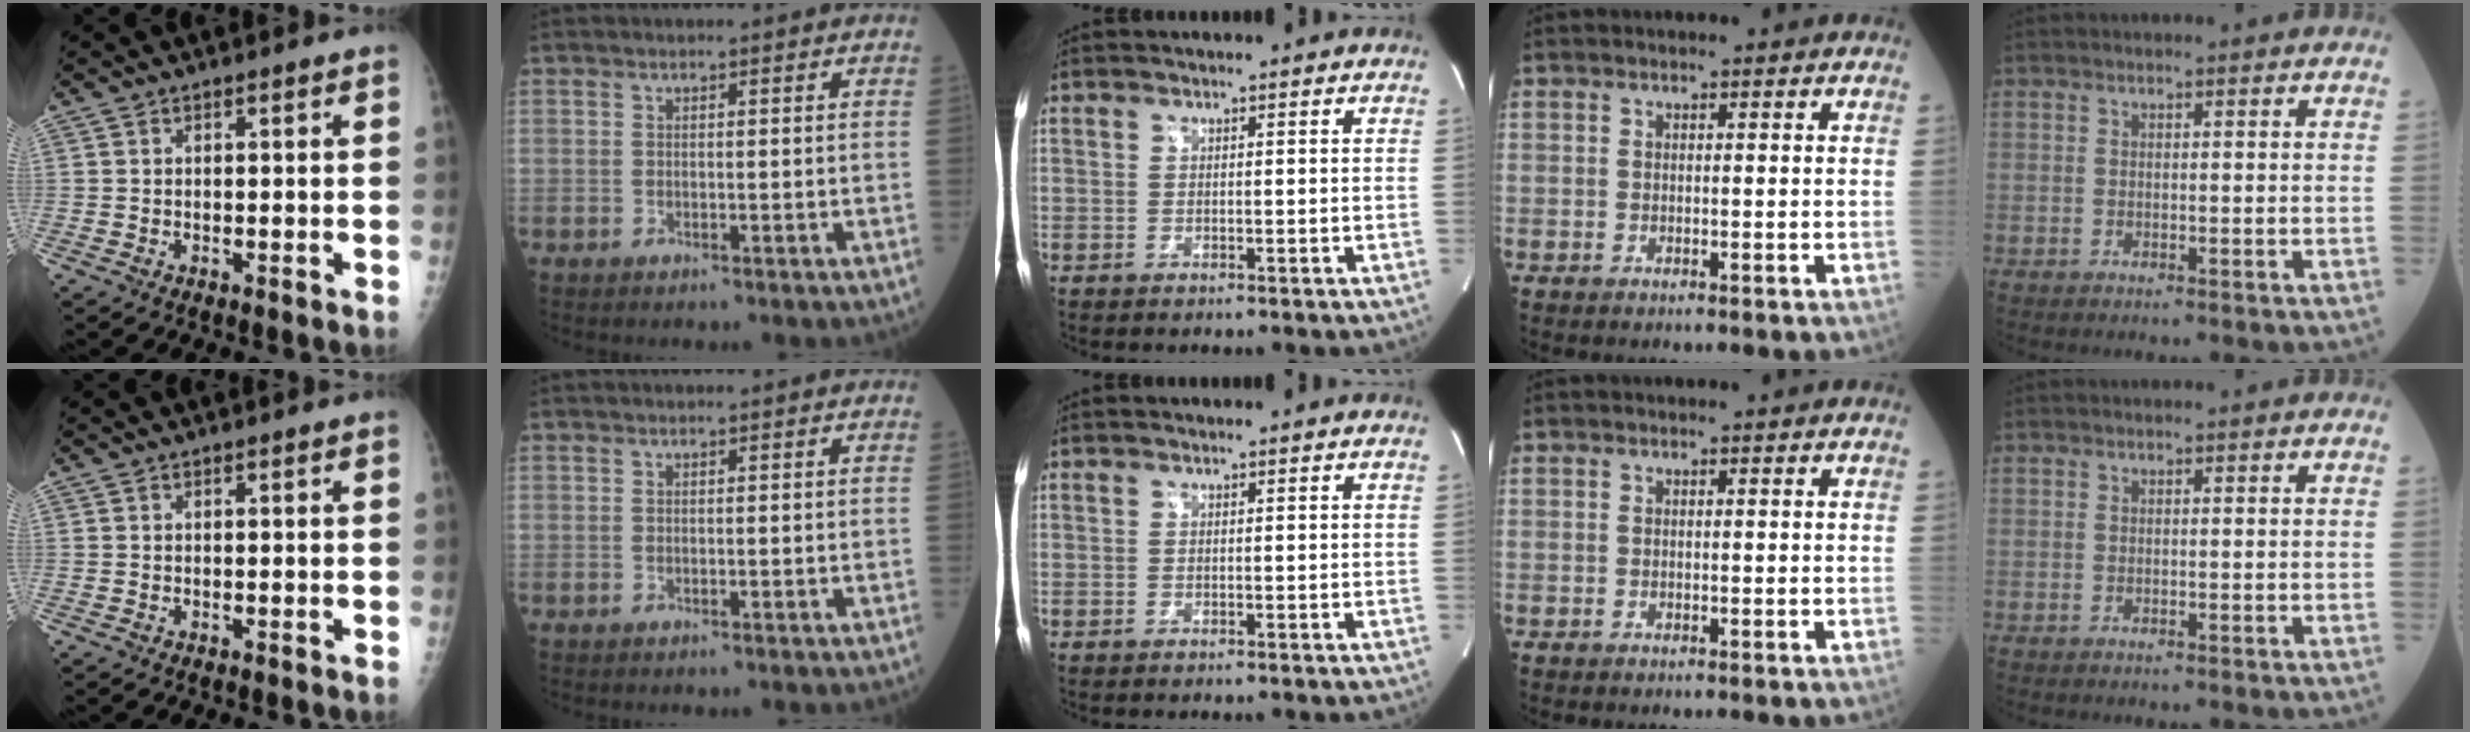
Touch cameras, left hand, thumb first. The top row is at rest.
{}